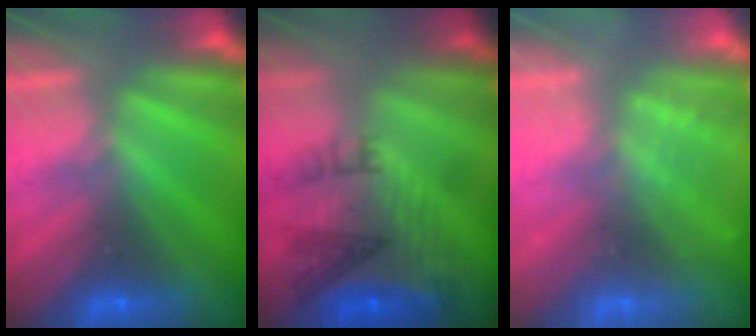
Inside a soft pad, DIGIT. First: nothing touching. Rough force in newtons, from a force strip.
{"total": 8.0}
{"total": 2.4}